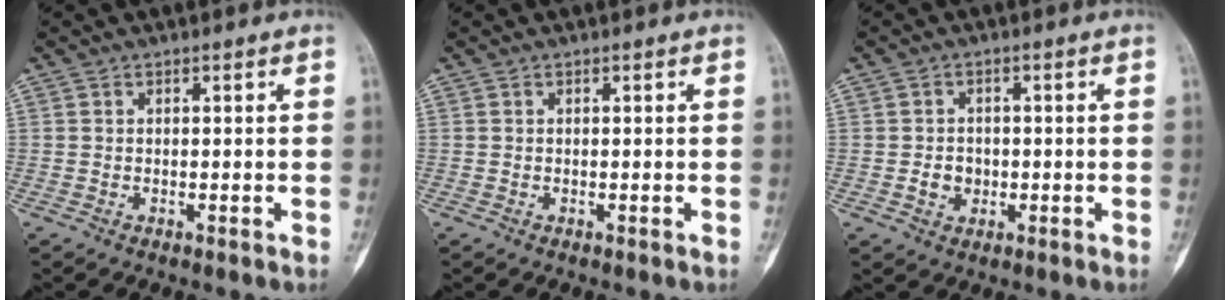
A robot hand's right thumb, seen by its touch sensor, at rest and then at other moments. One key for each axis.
{"total": 0.0}
{"total": 3.3, "fx": -0.6, "fy": 2.9, "fz": 1.5, "tx": -0.010, "ty": 0.006, "tz": -0.007}